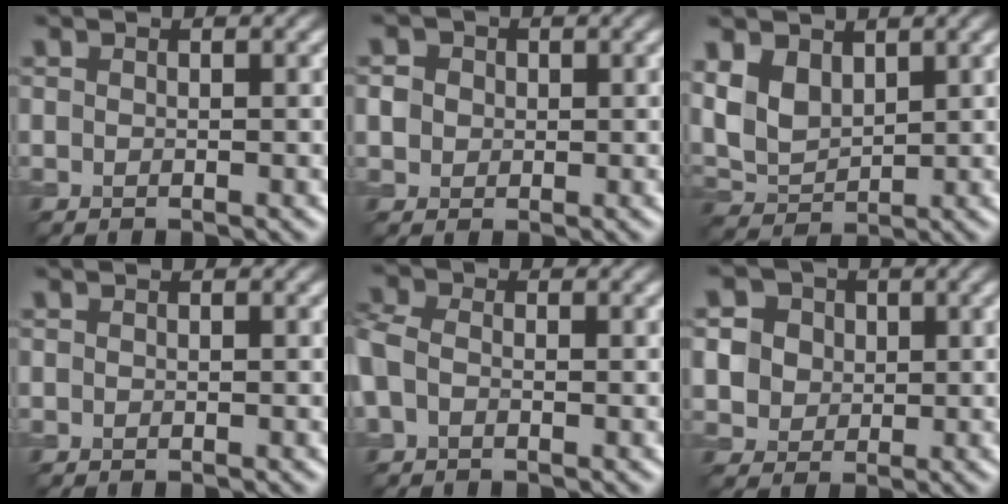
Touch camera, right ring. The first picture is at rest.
{"total": 1.8, "force": [0.2, 1.7, 0.6], "torque": [-0.012, 0.000, 0.006]}
{"total": 4.7, "force": [2.0, 3.2, 2.9], "torque": [-0.069, -0.004, 0.036]}
{"total": 0.0}
{"total": 3.0, "force": [-0.7, 2.2, 1.9], "torque": [-0.056, 0.003, -0.026]}
{"total": 6.6, "force": [2.1, 5.6, 2.7], "torque": [-0.056, 0.025, 0.026]}